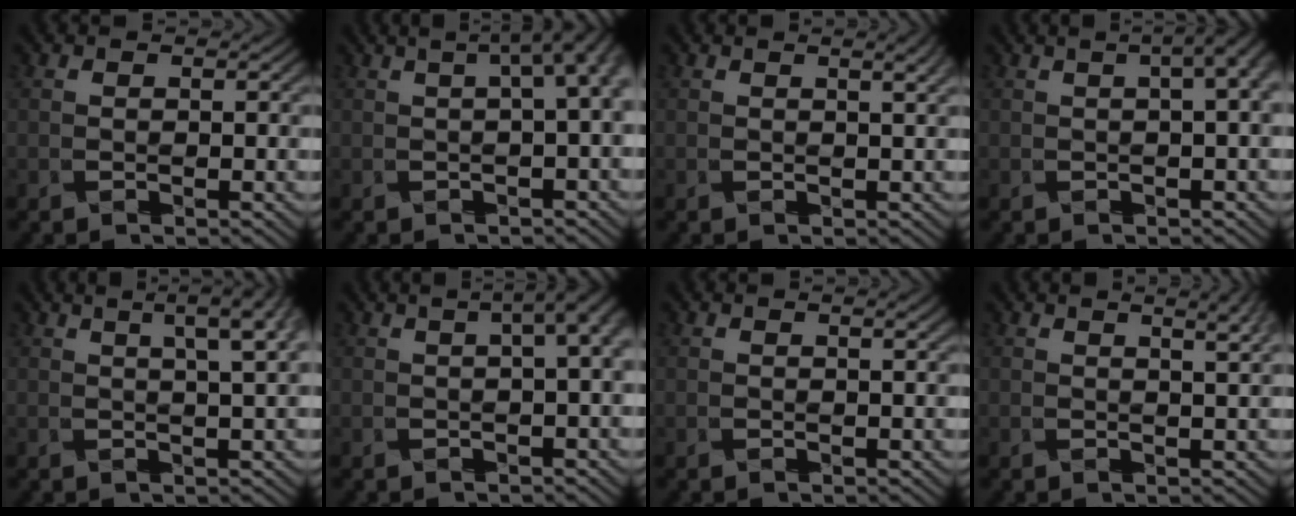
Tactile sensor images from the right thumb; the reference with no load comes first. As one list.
[{"total": 7.1, "force": [1.0, 2.5, 6.6], "torque": [-0.102, 0.004, 0.018]}, {"total": 1.9, "force": [0.7, 0.5, 1.7], "torque": [-0.028, -0.001, 0.017]}, {"total": 4.9, "force": [1.1, 1.5, 4.5], "torque": [-0.071, 0.003, 0.023]}, {"total": 5.4, "force": [2.6, 0.7, 4.6], "torque": [-0.060, 0.015, 0.033]}, {"total": 5.3, "force": [1.0, 1.6, 5.0], "torque": [-0.077, 0.002, 0.019]}, {"total": 1.1, "force": [0.3, 0.4, 1.0], "torque": [-0.022, -0.002, 0.008]}, {"total": 2.8, "force": [1.5, 0.4, 2.3], "torque": [-0.034, 0.002, 0.030]}]